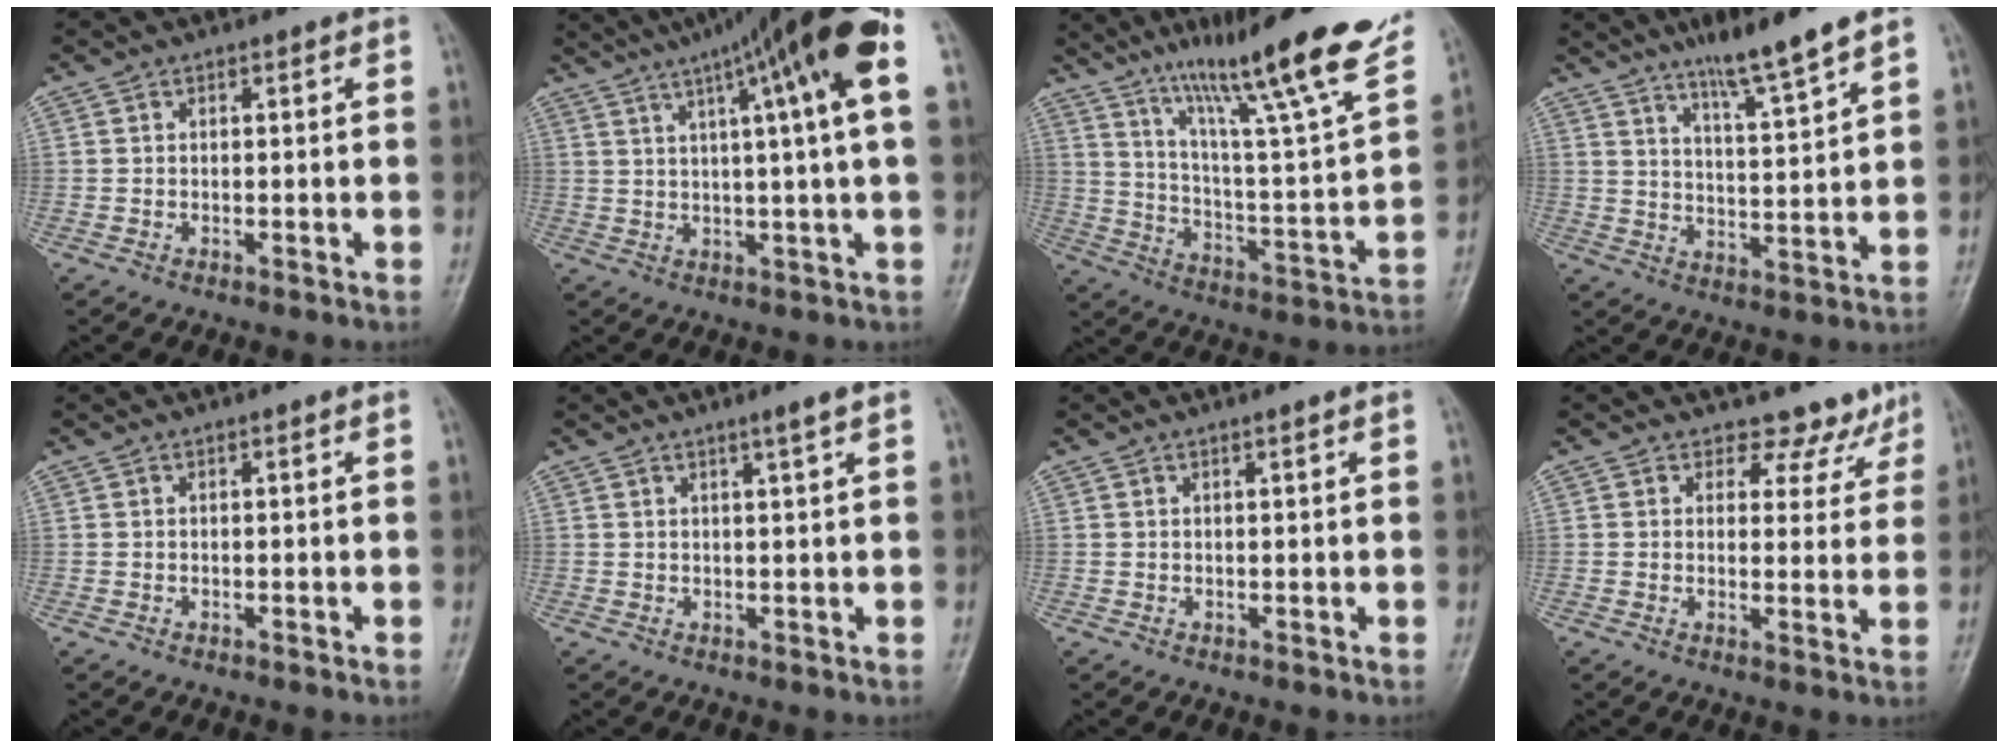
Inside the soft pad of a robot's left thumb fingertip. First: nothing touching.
{"total": 19.2, "force": [8.1, 1.5, 17.4], "torque": [-0.268, 0.022, 0.115]}
{"total": 26.1, "force": [17.3, 2.9, 19.4], "torque": [-0.277, -0.056, 0.272]}
{"total": 10.4, "force": [7.6, 0.2, 7.1], "torque": [-0.114, -0.046, 0.132]}
{"total": 0.0}
{"total": 2.0, "force": [1.3, -0.4, 1.5], "torque": [-0.027, -0.012, 0.025]}
{"total": 0.8, "force": [0.5, -0.1, 0.5], "torque": [-0.012, -0.004, 0.011]}
{"total": 6.4, "force": [5.3, 3.6, 0.1], "torque": [0.036, -0.035, 0.049]}